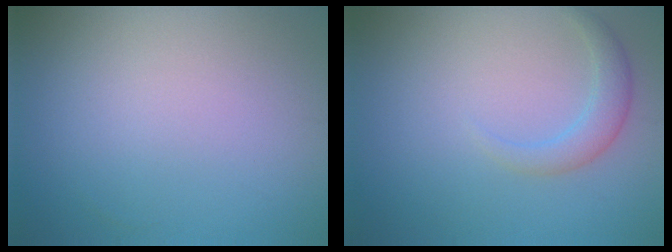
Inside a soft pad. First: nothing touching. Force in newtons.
{"total": 2.0, "press": 2.0, "slide": 0.2}